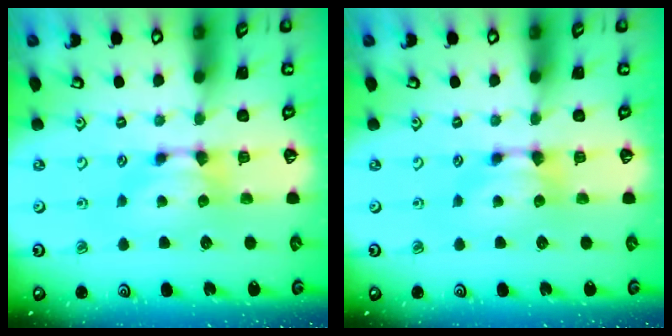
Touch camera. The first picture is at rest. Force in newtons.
{"total": 0.0}